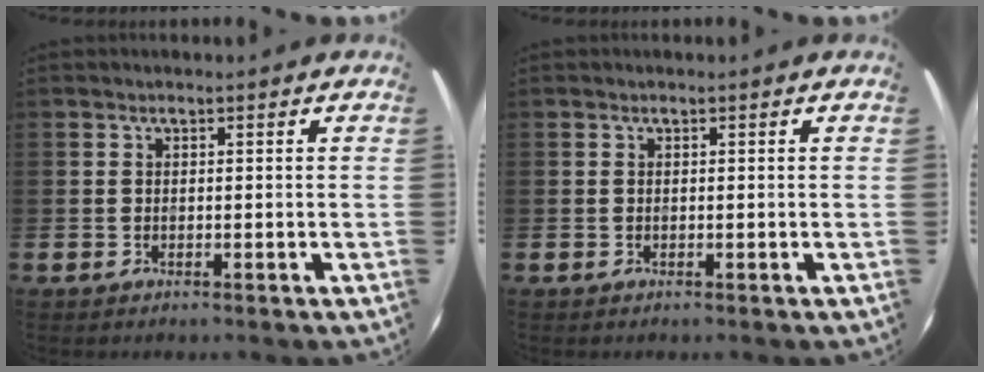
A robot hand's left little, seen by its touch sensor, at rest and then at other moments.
{"total": 0.0}